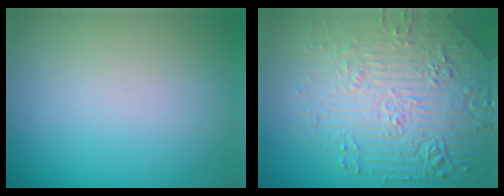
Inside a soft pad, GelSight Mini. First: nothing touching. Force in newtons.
{"total": 8.5, "press": 6.3, "slide": 5.7}